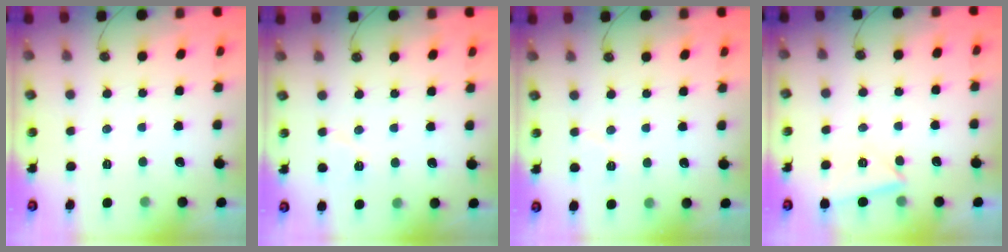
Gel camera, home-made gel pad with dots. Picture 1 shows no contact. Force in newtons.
{"total": 5.5, "press": 5.3, "slide": 1.5}
{"total": 4.2, "press": 4.0, "slide": 1.4}
{"total": 4.2, "press": 3.5, "slide": 2.3}